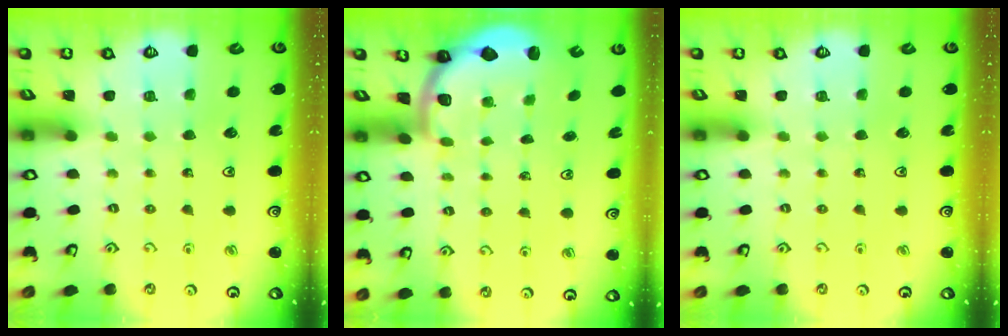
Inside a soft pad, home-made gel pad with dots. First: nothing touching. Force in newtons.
{"total": 2.0, "press": 2.0, "slide": 0.5}
{"total": 0.0}